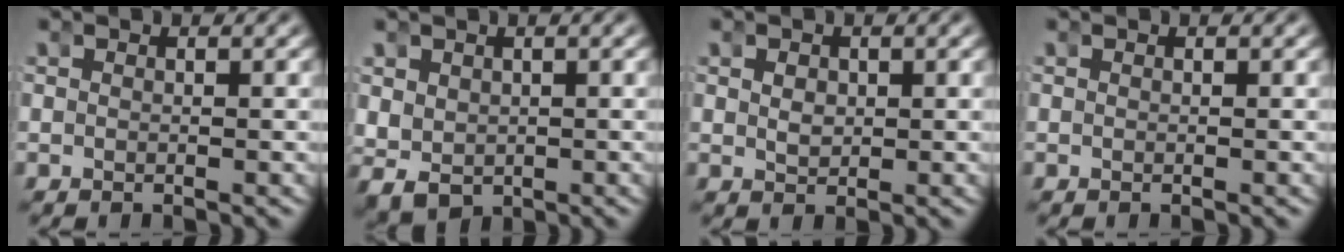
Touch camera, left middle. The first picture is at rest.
{"total": 5.1, "force": [-0.7, 4.5, 2.5], "torque": [-0.067, -0.031, 0.011]}
{"total": 1.1, "force": [0.2, 0.7, 0.8], "torque": [-0.017, -0.006, 0.014]}
{"total": 0.0}